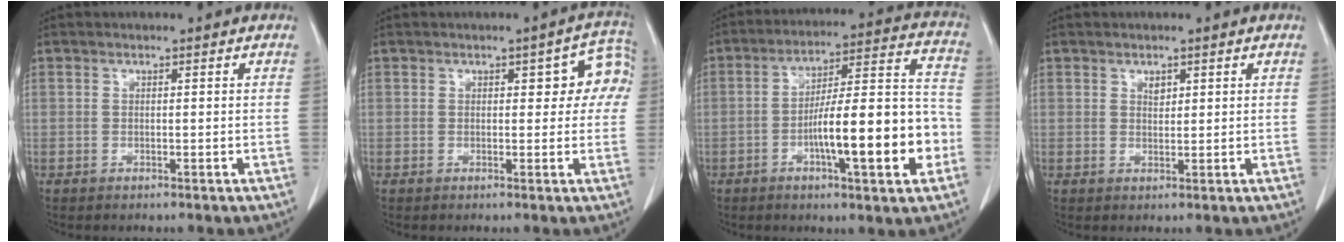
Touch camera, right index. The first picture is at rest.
{"total": 5.7, "force": [1.3, 2.8, 4.8], "torque": [-0.037, 0.026, 0.012]}
{"total": 16.9, "force": [-5.0, 2.6, 16.0], "torque": [-0.246, 0.018, -0.072]}
{"total": 1.3, "force": [0.8, 0.7, 0.7], "torque": [-0.009, -0.003, 0.014]}